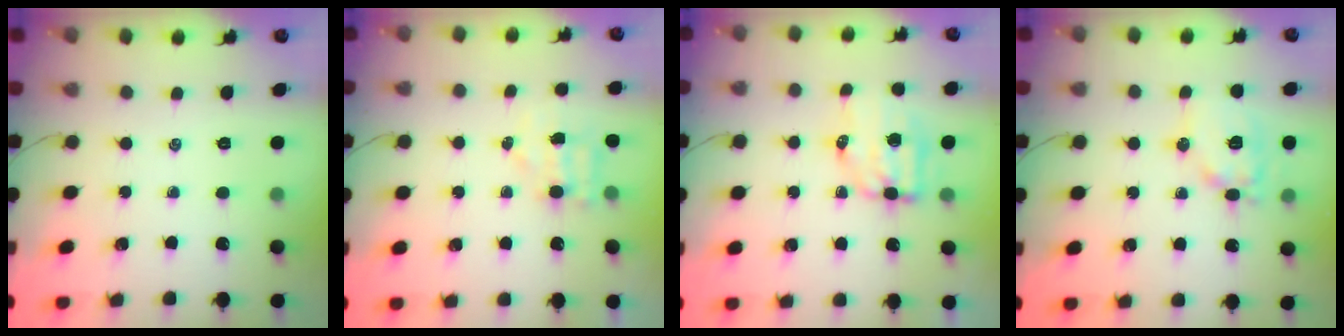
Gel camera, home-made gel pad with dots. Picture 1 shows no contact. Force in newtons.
{"total": 4.0, "press": 4.0, "slide": 0.6}
{"total": 7.0, "press": 7.0, "slide": 0.8}
{"total": 11.5, "press": 11.5, "slide": 1.0}